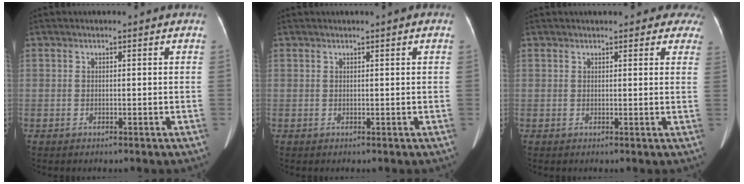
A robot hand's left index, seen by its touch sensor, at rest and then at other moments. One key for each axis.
{"total": 0.5, "fx": 0.2, "fy": -0.1, "fz": 0.5, "tx": -0.008, "ty": 0.002, "tz": 0.004}
{"total": 9.5, "fx": 8.2, "fy": 3.2, "fz": 3.6, "tx": -0.010, "ty": 0.003, "tz": 0.079}